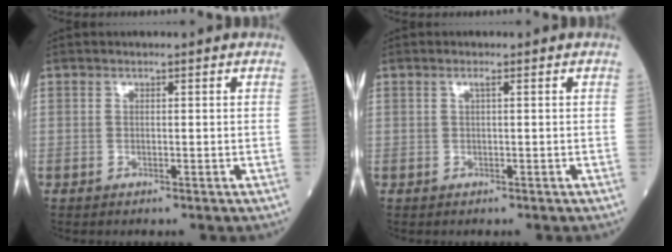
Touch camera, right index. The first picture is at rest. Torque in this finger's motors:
{"motor_torque": [0.21, -0.06, 0.09, 0.03]}